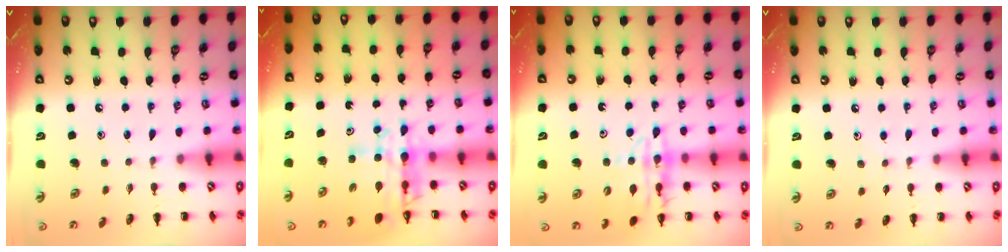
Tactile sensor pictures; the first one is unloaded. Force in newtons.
{"total": 9.1, "press": 8.5, "slide": 3.2}
{"total": 13.4, "press": 13.1, "slide": 2.9}
{"total": 3.5, "press": 3.3, "slide": 1.2}